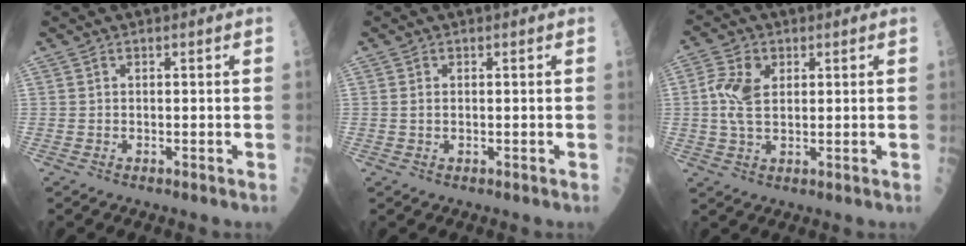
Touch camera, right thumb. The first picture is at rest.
{"total": 0.9, "force": [0.2, 0.5, 0.7], "torque": [-0.019, -0.001, 0.006]}
{"total": 6.7, "force": [1.2, 4.1, 5.2], "torque": [-0.110, 0.005, 0.023]}